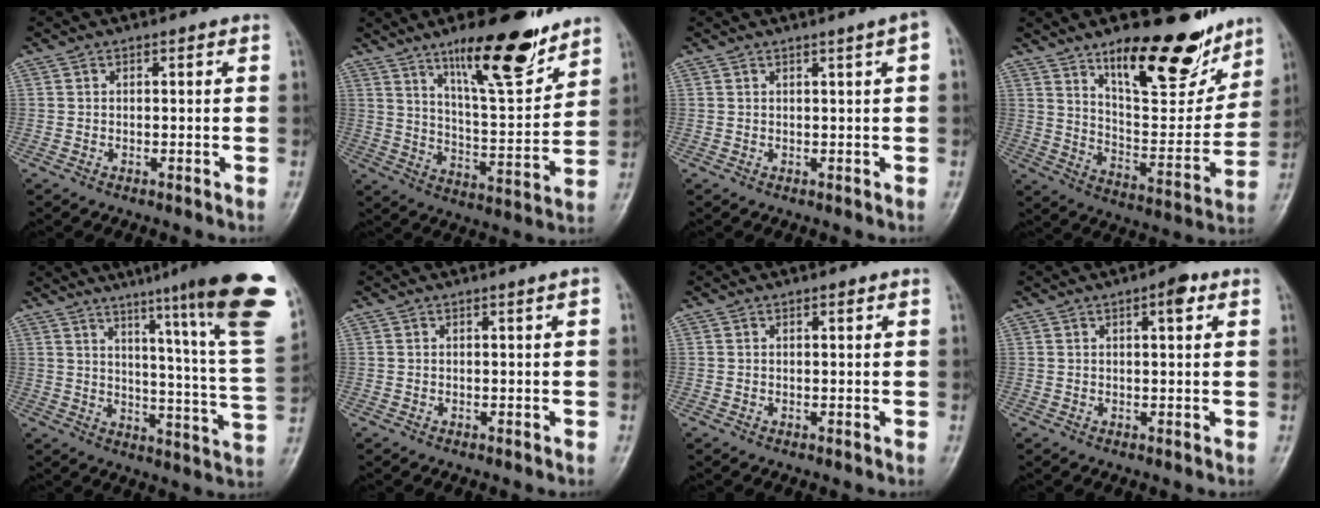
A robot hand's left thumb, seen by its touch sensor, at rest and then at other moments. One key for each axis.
{"total": 16.9, "fx": 11.6, "fy": 4.3, "fz": 11.5, "tx": -0.152, "ty": -0.076, "tz": 0.193}
{"total": 2.6, "fx": 1.0, "fy": -0.2, "fz": 2.4, "tx": -0.036, "ty": 0.001, "tz": 0.014}
{"total": 20.9, "fx": 14.0, "fy": 7.6, "fz": 13.6, "tx": -0.148, "ty": -0.088, "tz": 0.224}
{"total": 25.3, "fx": 16.8, "fy": 1.1, "fz": 18.9, "tx": -0.237, "ty": -0.103, "tz": 0.224}
{"total": 0.8, "fx": 0.3, "fy": -0.2, "fz": 0.7, "tx": -0.014, "ty": 0.000, "tz": 0.005}
{"total": 0.7, "fx": 0.5, "fy": 0.1, "fz": 0.5, "tx": -0.006, "ty": -0.001, "tz": 0.007}
{"total": 3.5, "fx": 1.7, "fy": 1.1, "fz": 2.8, "tx": -0.036, "ty": -0.003, "tz": 0.021}